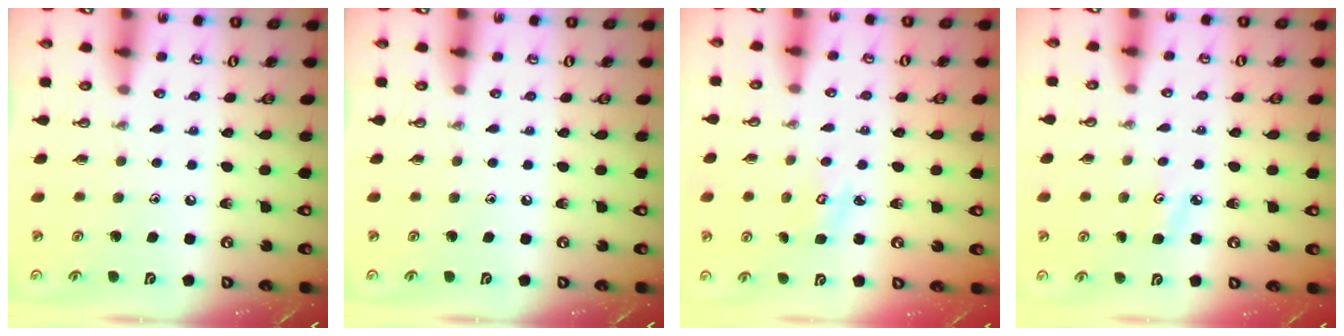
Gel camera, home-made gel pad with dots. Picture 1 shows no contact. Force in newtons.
{"total": 0.0}
{"total": 3.4, "press": 3.4, "slide": 0.4}
{"total": 4.7, "press": 4.7, "slide": 0.6}